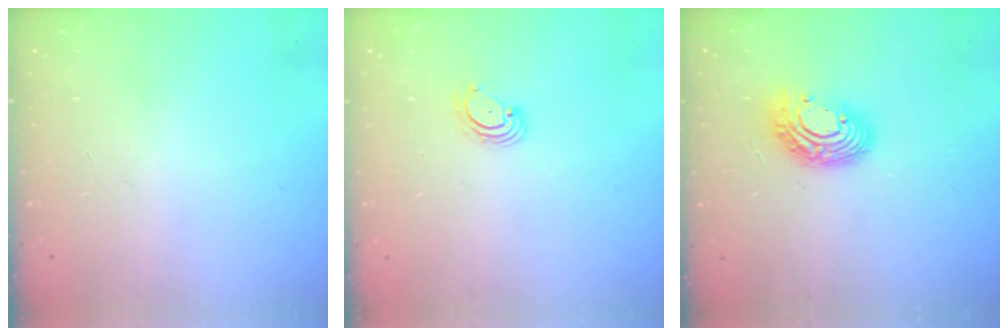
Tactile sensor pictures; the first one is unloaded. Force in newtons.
{"total": 2.9, "press": 2.9, "slide": 0.4}
{"total": 12.3, "press": 12.3, "slide": 1.0}